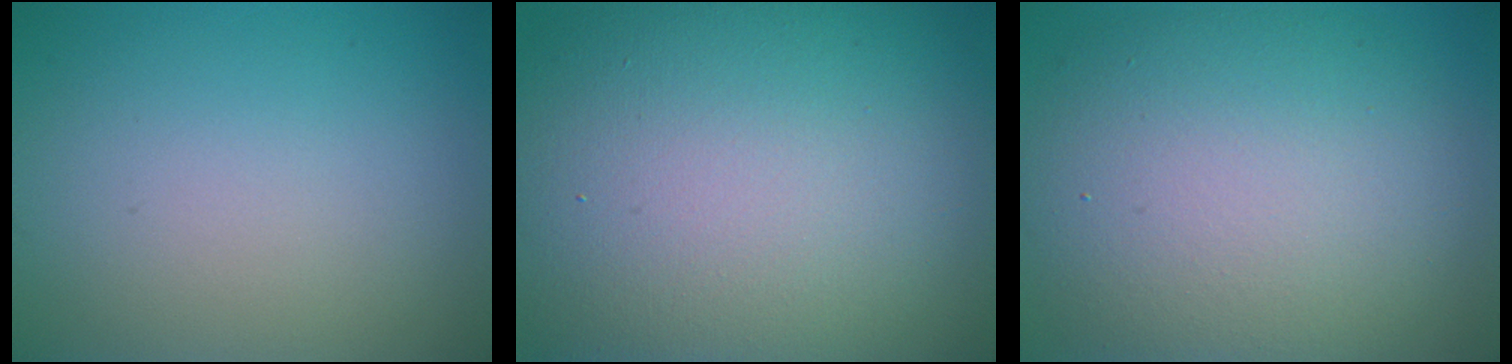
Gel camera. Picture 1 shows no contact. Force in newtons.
{"total": 19.4, "press": 19.4, "slide": 0.6}
{"total": 11.4, "press": 11.4, "slide": 0.7}